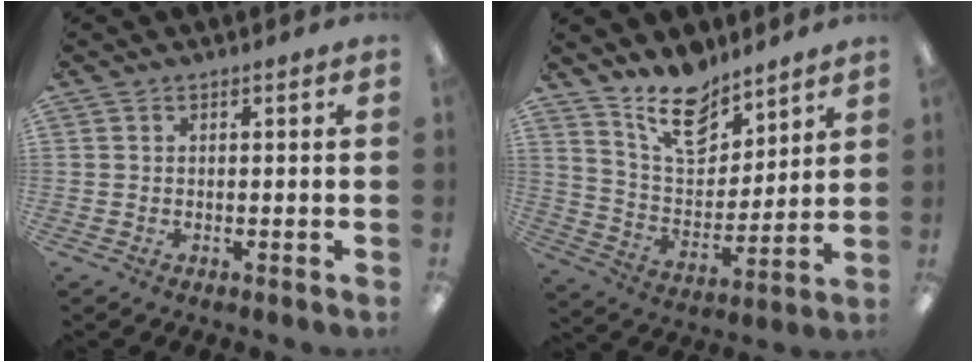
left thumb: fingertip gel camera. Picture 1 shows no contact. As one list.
[{"total": 14.6, "force": [11.4, 6.7, 6.2], "torque": [-0.103, -0.073, 0.208]}]